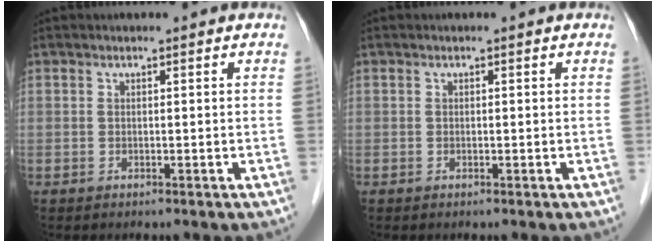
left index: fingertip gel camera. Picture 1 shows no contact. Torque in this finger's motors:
{"motor_torque": [-0.56, 0.11, 0.02, -0.01]}